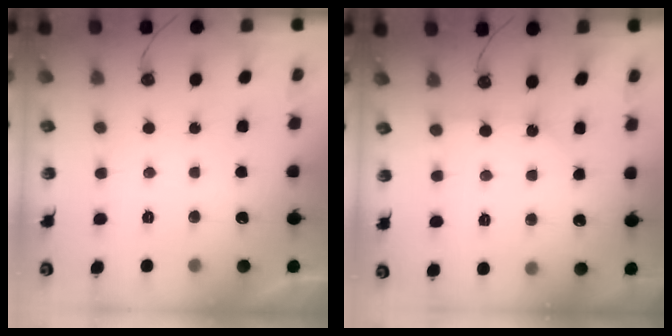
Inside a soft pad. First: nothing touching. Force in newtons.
{"total": 2.5, "press": 2.5, "slide": 0.3}